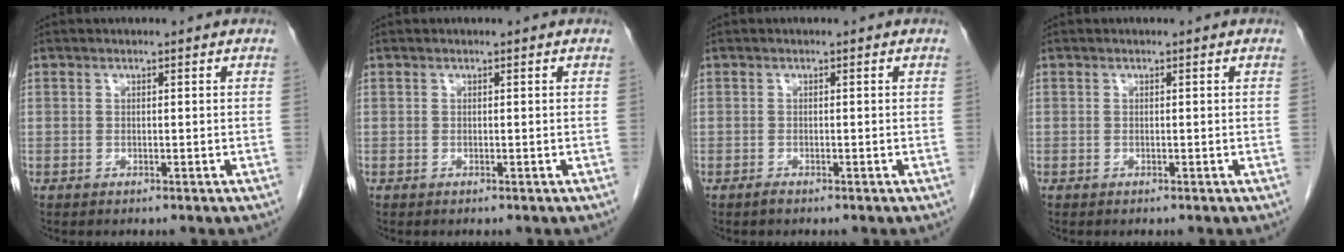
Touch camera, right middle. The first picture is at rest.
{"total": 0.0}
{"total": 0.6, "force": [-0.5, 0.0, 0.3], "torque": [-0.009, -0.001, -0.008]}
{"total": 0.0}